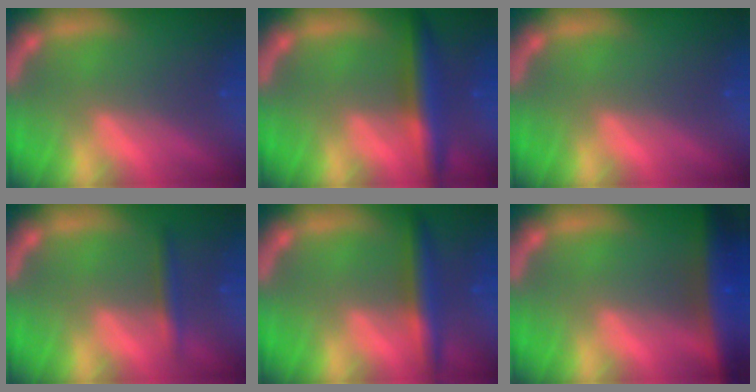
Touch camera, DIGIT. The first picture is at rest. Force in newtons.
{"total": 5.0}
{"total": 0.0}
{"total": 1.9}
{"total": 4.0}
{"total": 8.0}